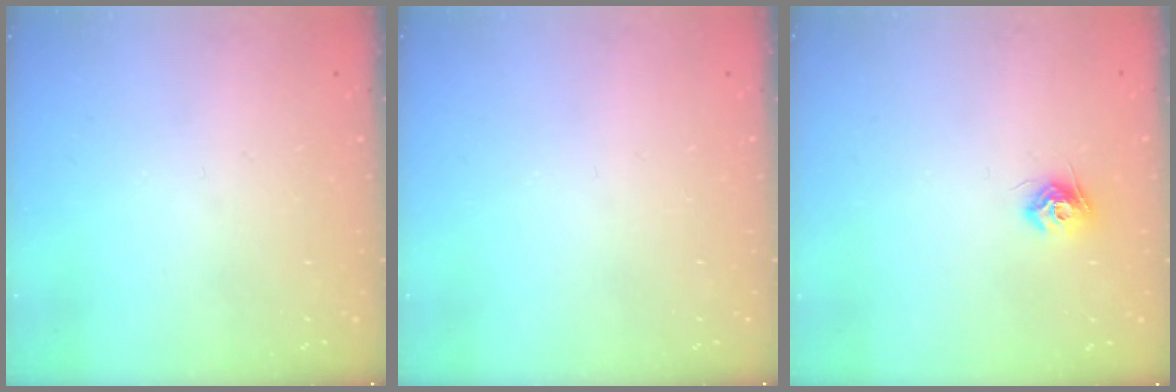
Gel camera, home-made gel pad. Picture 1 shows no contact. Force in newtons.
{"total": 0.0}
{"total": 8.1, "press": 8.1, "slide": 0.2}